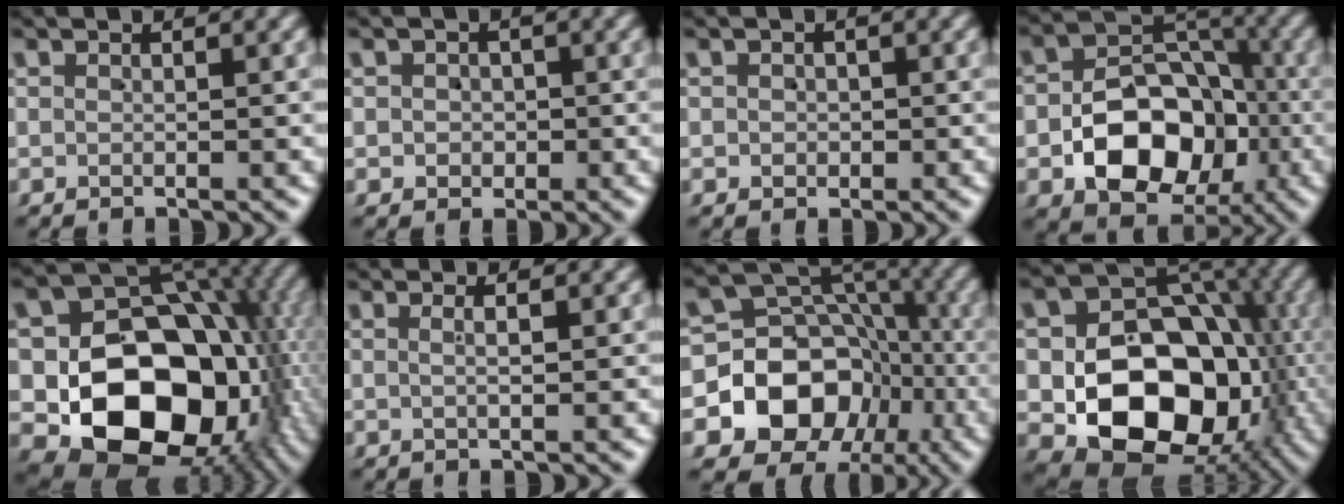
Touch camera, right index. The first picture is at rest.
{"total": 1.9, "force": [-0.4, 1.8, 0.5], "torque": [0.003, -0.003, -0.004]}
{"total": 1.2, "force": [-0.3, 1.1, 0.2], "torque": [0.000, -0.004, -0.001]}
{"total": 10.9, "force": [-2.5, 8.4, 6.5], "torque": [-0.108, -0.012, -0.042]}
{"total": 24.6, "force": [-3.1, 17.5, 16.9], "torque": [-0.315, -0.079, -0.018]}
{"total": 1.1, "force": [0.1, -0.2, 1.1], "torque": [-0.020, 0.003, 0.001]}
{"total": 16.9, "force": [-3.6, 14.4, 8.2], "torque": [-0.161, -0.058, -0.045]}
{"total": 20.3, "force": [-3.8, 14.7, 13.4], "torque": [-0.240, -0.072, -0.031]}